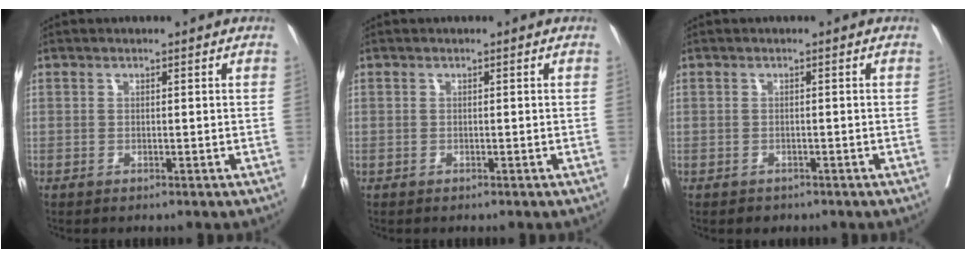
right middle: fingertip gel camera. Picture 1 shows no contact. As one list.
[{"total": 0.0}, {"total": 1.5, "force": [-1.2, 1.0, 0.2], "torque": [-0.006, 0.000, -0.016]}]